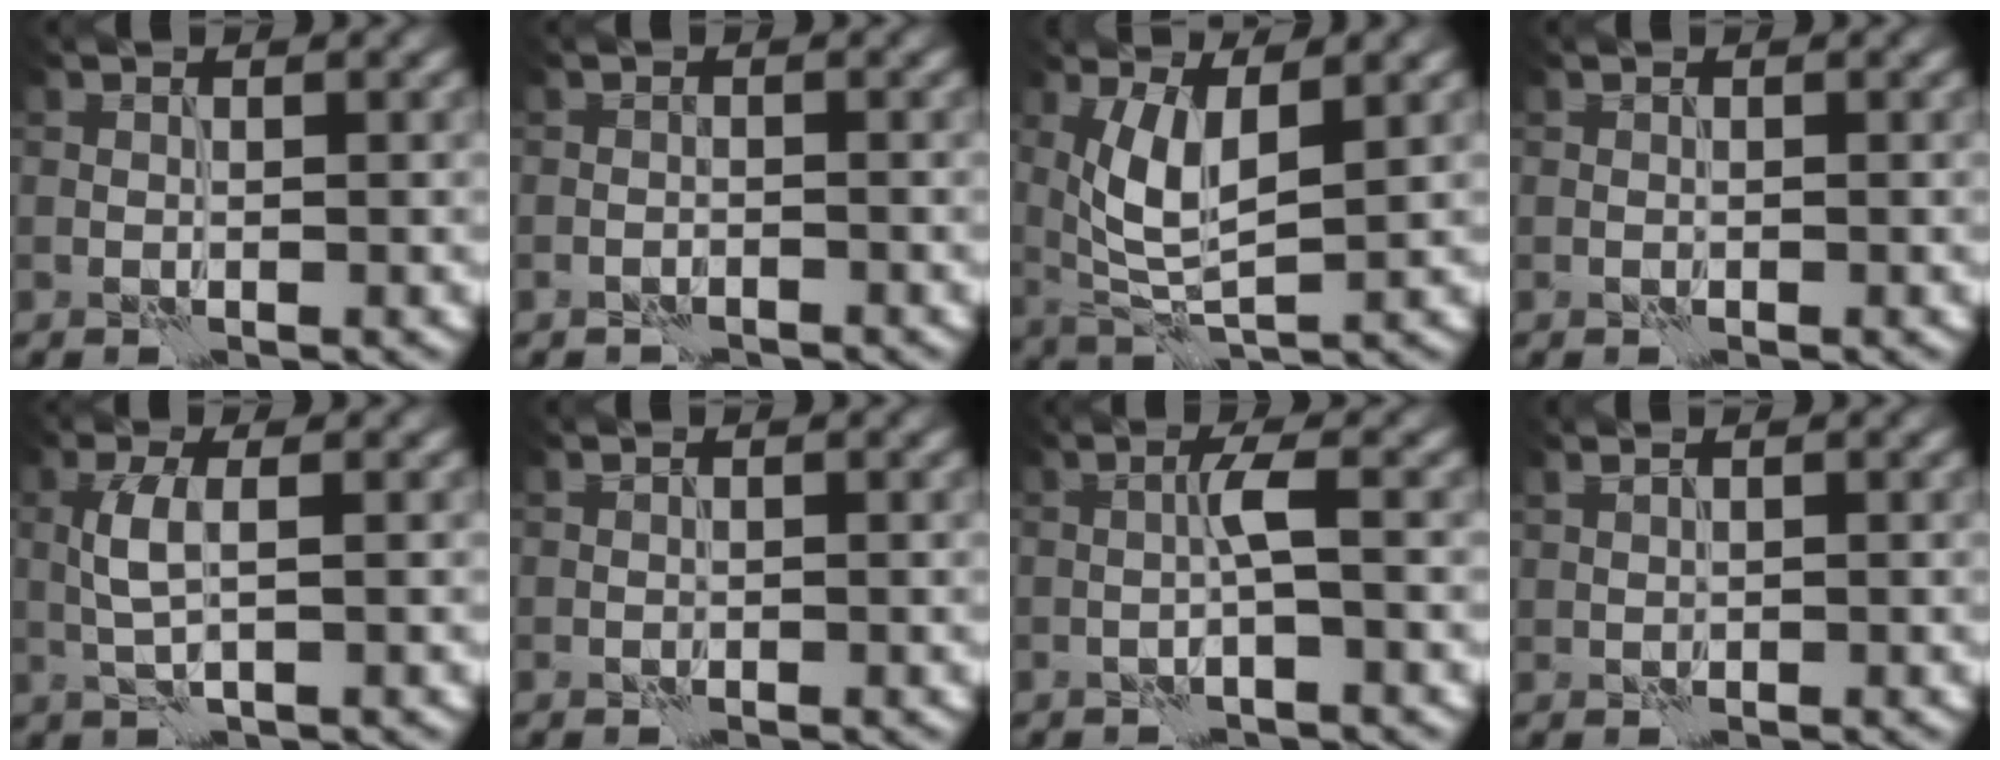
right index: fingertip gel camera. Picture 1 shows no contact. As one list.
[{"total": 1.1, "force": [-1.0, 0.5, 0.2], "torque": [-0.001, 0.003, -0.021]}, {"total": 5.2, "force": [1.4, 1.8, 4.7], "torque": [-0.105, -0.009, 0.033]}, {"total": 0.0}, {"total": 2.7, "force": [0.3, 0.6, 2.6], "torque": [-0.061, 0.004, 0.005]}, {"total": 0.0}, {"total": 1.9, "force": [-0.3, -0.1, 1.9], "torque": [-0.039, 0.007, -0.009]}, {"total": 0.7, "force": [0.6, 0.1, 0.4], "torque": [-0.011, 0.000, 0.013]}]